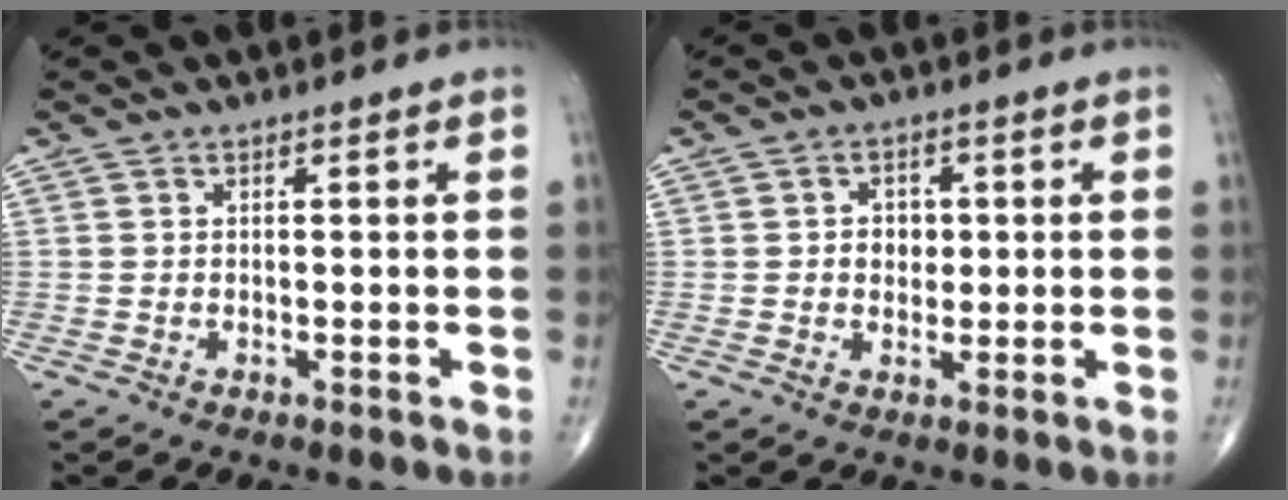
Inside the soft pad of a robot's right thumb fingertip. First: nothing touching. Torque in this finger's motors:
{"motor_torque": [-0.32, 0.41, 0.27, 0.20, 0.04]}